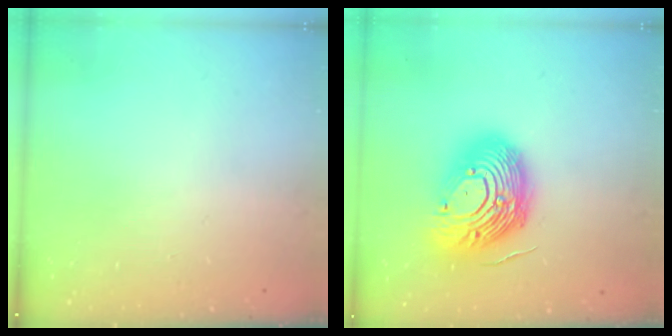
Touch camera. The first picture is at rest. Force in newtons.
{"total": 19.5, "press": 19.3, "slide": 3.1}